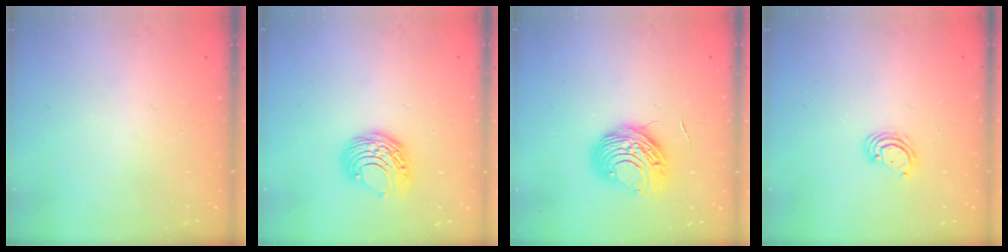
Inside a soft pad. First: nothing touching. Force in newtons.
{"total": 8.9, "press": 8.9, "slide": 0.3}
{"total": 9.5, "press": 9.5, "slide": 0.7}
{"total": 2.9, "press": 2.9, "slide": 0.3}